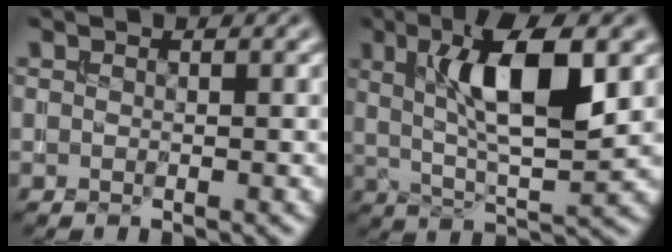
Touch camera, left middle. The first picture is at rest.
{"total": 8.8, "force": [2.3, 2.6, 8.1], "torque": [-0.140, 0.002, 0.039]}